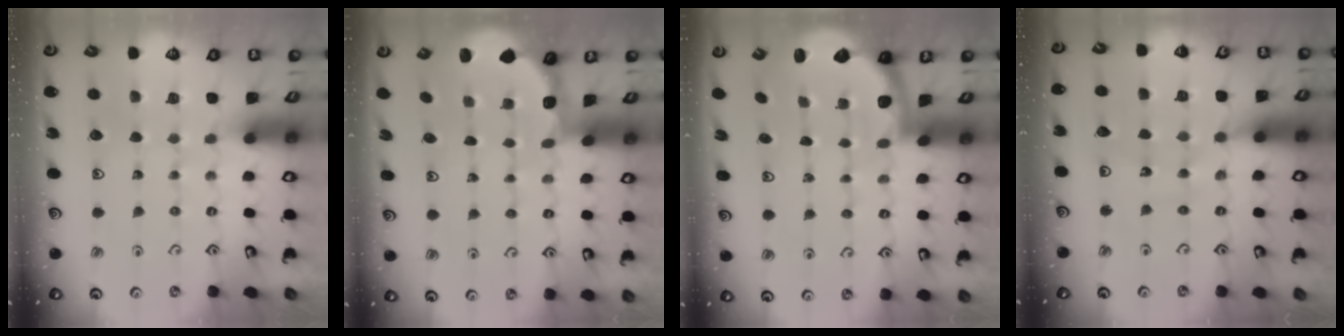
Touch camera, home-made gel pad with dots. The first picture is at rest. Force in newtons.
{"total": 1.8, "press": 1.6, "slide": 0.7}
{"total": 2.2, "press": 2.0, "slide": 0.8}
{"total": 9.0, "press": 9.0, "slide": 1.0}